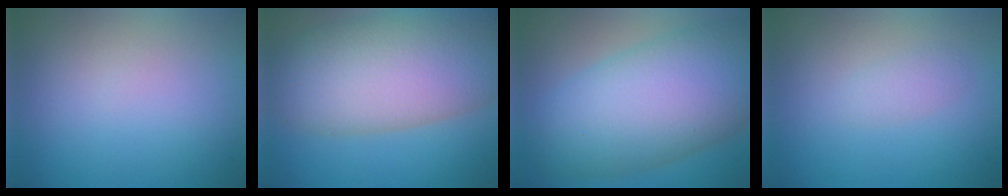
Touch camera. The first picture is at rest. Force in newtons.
{"total": 11.7, "press": 11.7, "slide": 0.3}
{"total": 11.4, "press": 11.4, "slide": 0.5}
{"total": 1.2, "press": 1.2, "slide": 0.0}